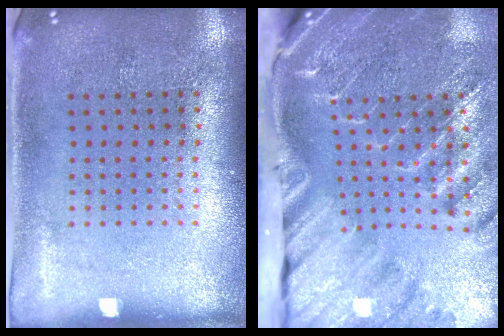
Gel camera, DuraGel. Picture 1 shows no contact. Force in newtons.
{"total": 3.4, "press": 3.0, "slide": 1.5}